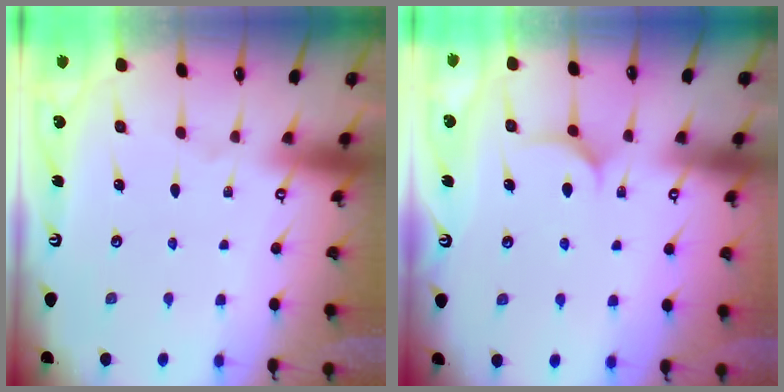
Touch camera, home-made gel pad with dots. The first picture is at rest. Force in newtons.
{"total": 7.9, "press": 7.9, "slide": 0.4}